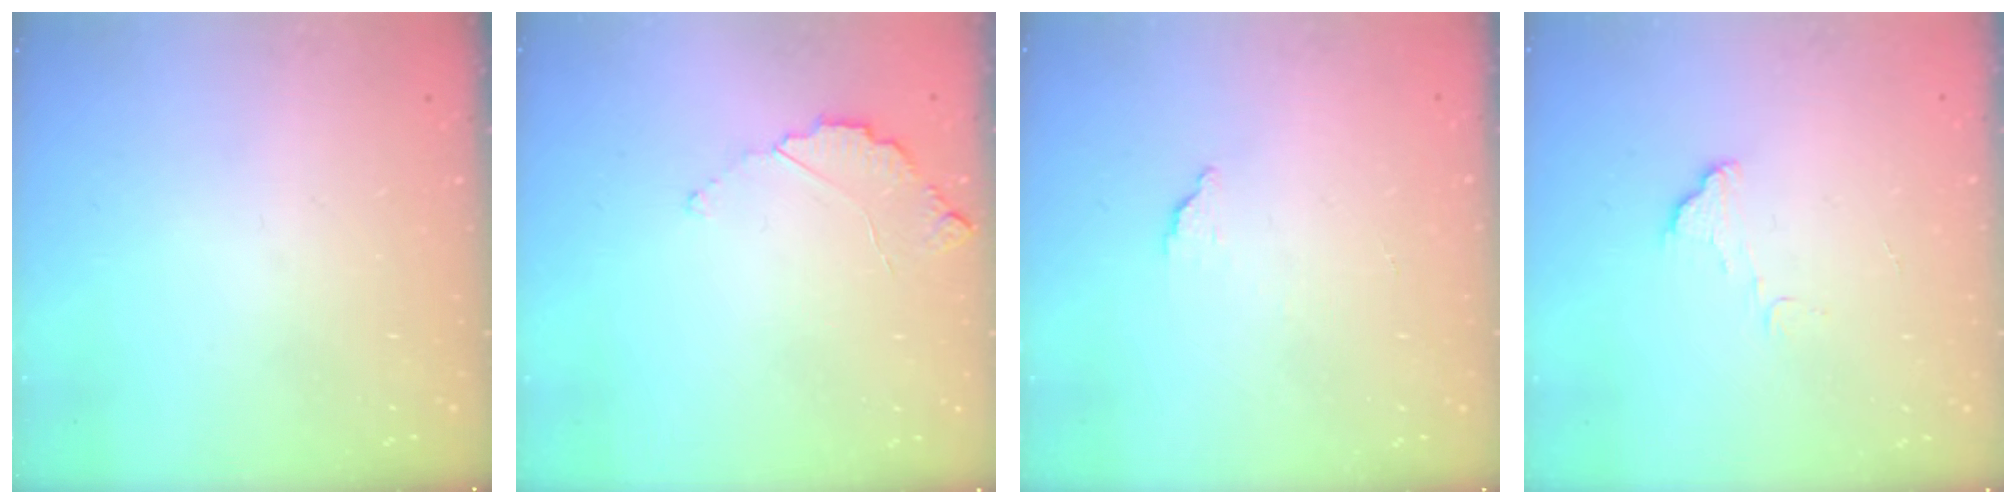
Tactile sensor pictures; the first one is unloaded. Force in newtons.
{"total": 2.9, "press": 2.9, "slide": 0.3}
{"total": 2.0, "press": 2.0, "slide": 0.1}
{"total": 5.2, "press": 5.1, "slide": 0.4}